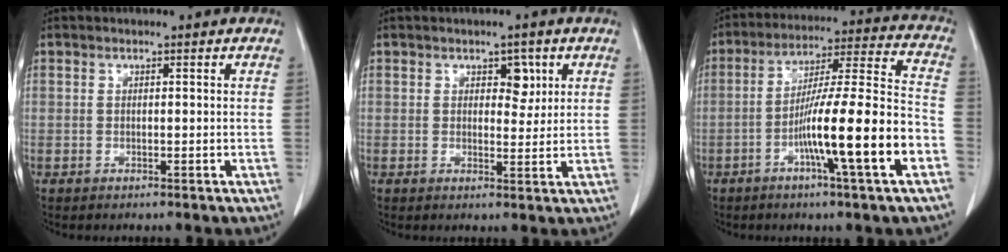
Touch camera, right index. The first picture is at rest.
{"total": 3.1, "force": [1.4, 1.8, 2.1], "torque": [-0.020, 0.001, 0.018]}
{"total": 15.9, "force": [-5.8, -0.2, 14.8], "torque": [-0.249, 0.003, -0.096]}